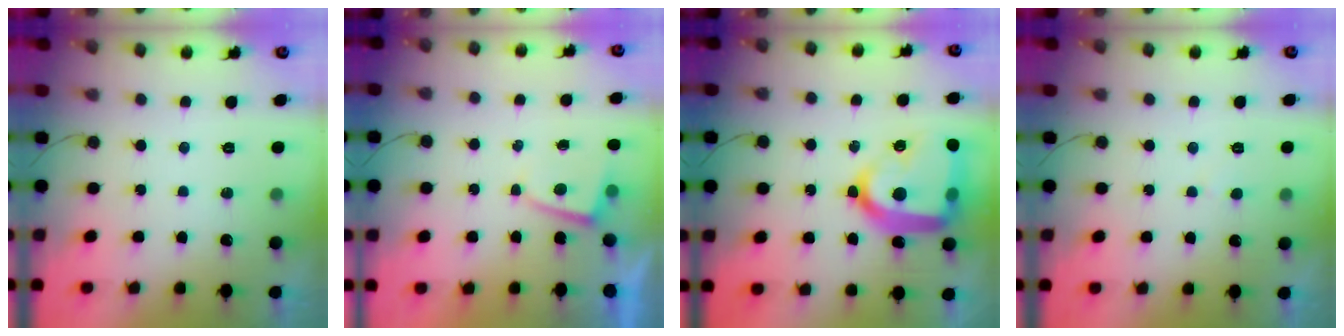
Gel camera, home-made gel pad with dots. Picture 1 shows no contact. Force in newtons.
{"total": 2.0, "press": 2.0, "slide": 0.3}
{"total": 25.1, "press": 25.0, "slide": 2.3}
{"total": 2.1, "press": 2.1, "slide": 0.2}